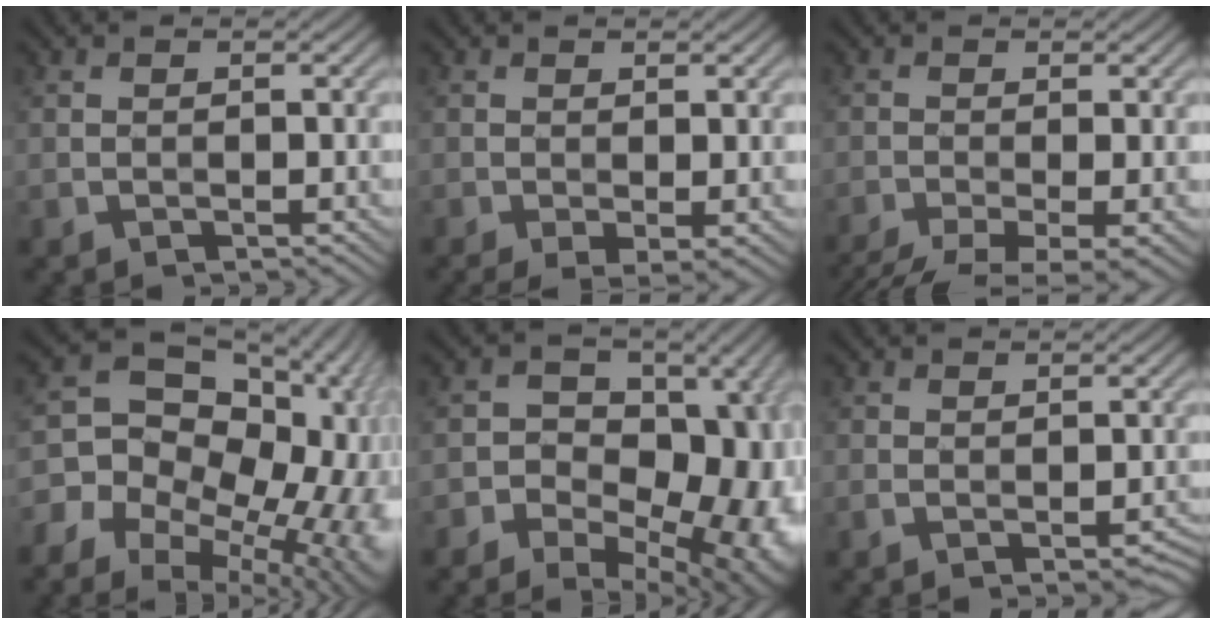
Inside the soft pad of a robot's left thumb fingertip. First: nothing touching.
{"total": 2.6, "force": [-0.7, 0.5, 2.5], "torque": [-0.054, -0.007, -0.012]}
{"total": 6.6, "force": [-4.2, 1.7, 4.8], "torque": [-0.087, -0.019, -0.067]}
{"total": 21.5, "force": [-7.2, 16.9, 11.3], "torque": [-0.188, -0.027, -0.098]}
{"total": 19.2, "force": [-7.1, 13.3, 11.8], "torque": [-0.126, -0.006, -0.095]}
{"total": 1.6, "force": [-0.8, 0.2, 1.3], "torque": [-0.022, 0.003, -0.013]}